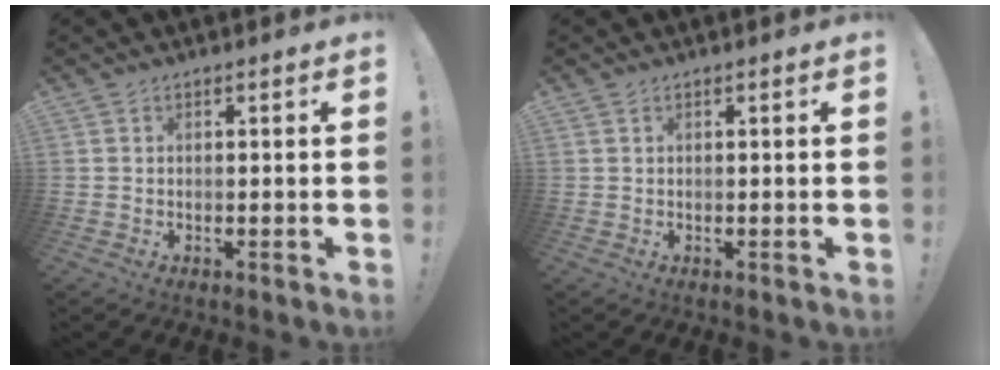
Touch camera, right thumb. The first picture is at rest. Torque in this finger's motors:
{"motor_torque": [-0.37, -0.03, -0.22, 0.18, 0.05]}